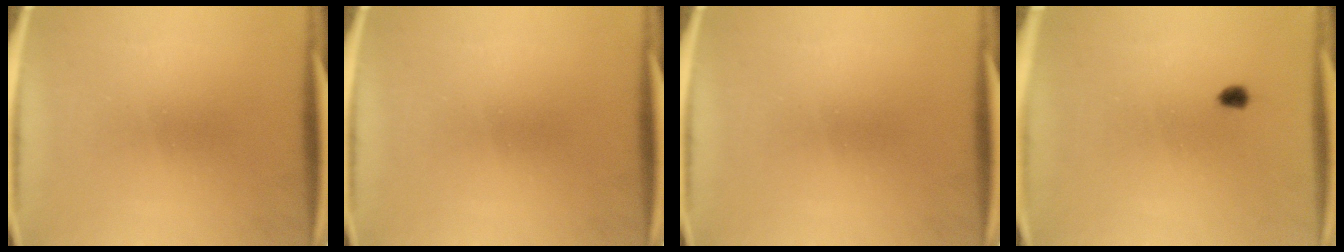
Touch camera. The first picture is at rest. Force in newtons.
{"total": 0.0}
{"total": 0.0}
{"total": 1.7}